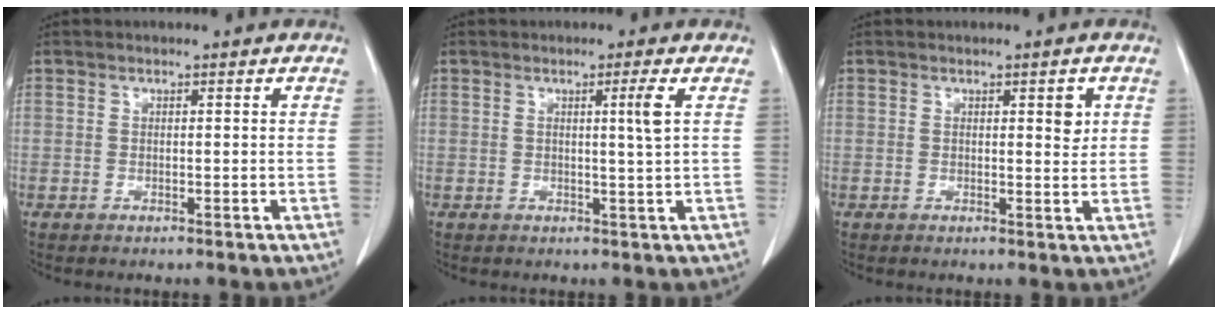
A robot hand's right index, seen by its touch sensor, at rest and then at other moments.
{"total": 2.5, "force": [0.7, -0.9, 2.3], "torque": [-0.040, -0.007, 0.013]}
{"total": 2.2, "force": [0.8, 0.7, 1.9], "torque": [-0.026, -0.003, 0.012]}